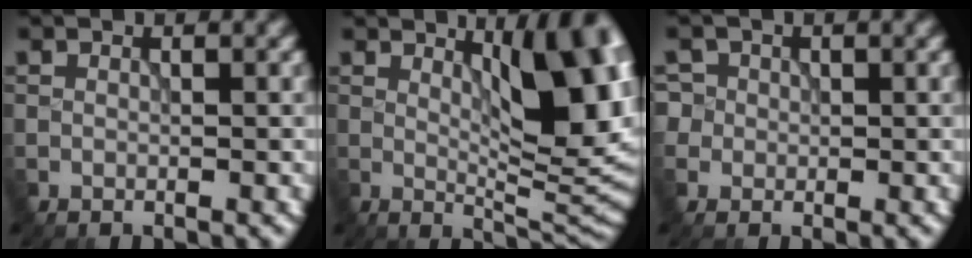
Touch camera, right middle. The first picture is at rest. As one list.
[{"total": 9.9, "force": [2.8, 3.1, 8.9], "torque": [-0.118, -0.003, 0.046]}, {"total": 2.9, "force": [0.6, 2.8, 0.7], "torque": [-0.006, 0.015, 0.001]}]